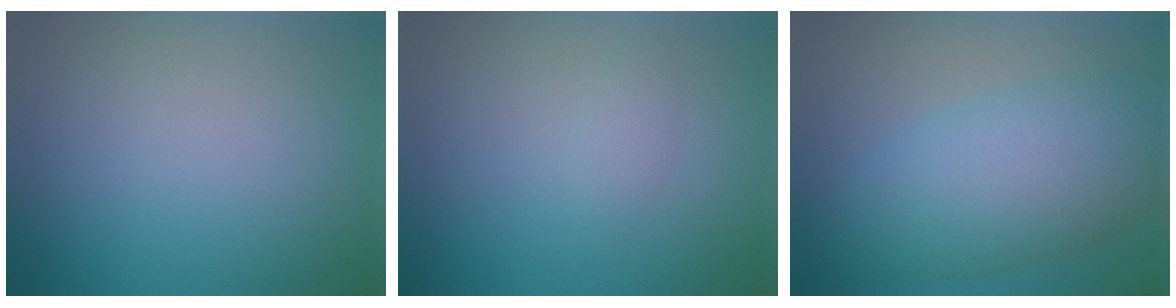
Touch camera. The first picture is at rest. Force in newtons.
{"total": 0.9, "press": 0.9, "slide": 0.0}
{"total": 7.8, "press": 7.8, "slide": 0.3}